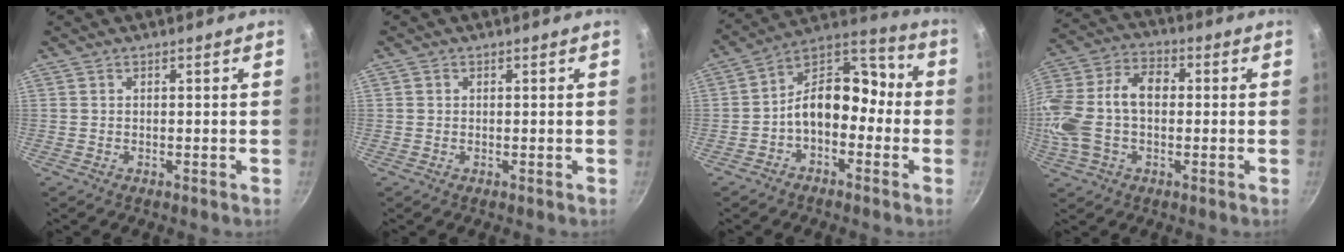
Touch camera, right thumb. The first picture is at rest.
{"total": 0.6, "force": [0.1, 0.5, 0.1], "torque": [0.001, 0.002, -0.001]}
{"total": 13.3, "force": [-2.7, 9.0, 9.4], "torque": [-0.109, 0.067, -0.064]}
{"total": 17.3, "force": [-0.5, 11.2, 13.2], "torque": [-0.255, 0.037, -0.023]}